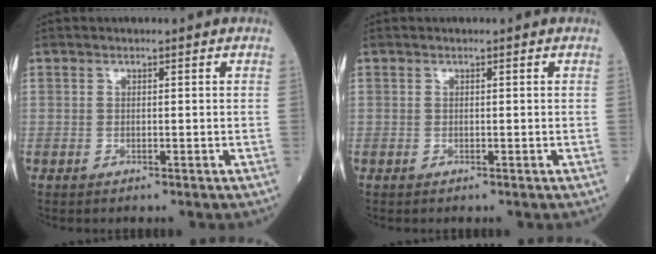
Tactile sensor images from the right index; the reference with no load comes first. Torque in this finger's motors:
{"motor_torque": [0.03, 0.02, 0.00, 0.00]}